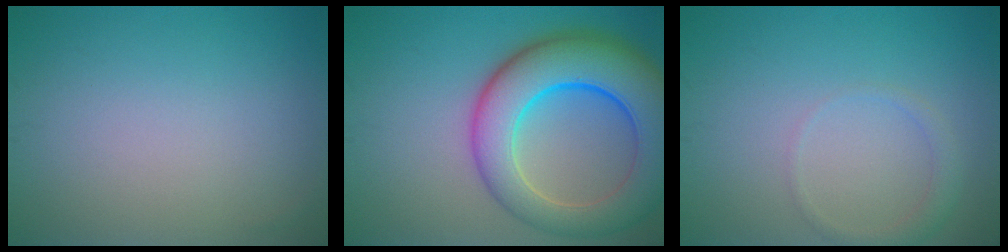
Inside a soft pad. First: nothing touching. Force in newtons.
{"total": 10.9, "press": 10.9, "slide": 0.4}
{"total": 1.4, "press": 1.4, "slide": 0.0}